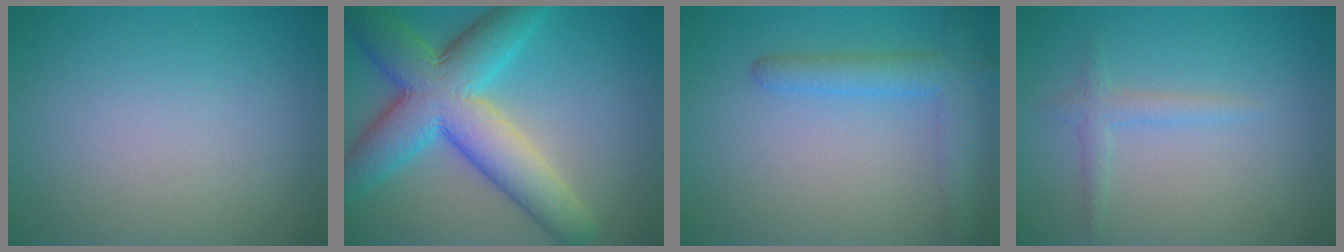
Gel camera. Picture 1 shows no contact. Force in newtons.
{"total": 10.2, "press": 10.1, "slide": 0.3}
{"total": 3.5, "press": 3.5, "slide": 0.2}
{"total": 1.5, "press": 1.4, "slide": 0.1}